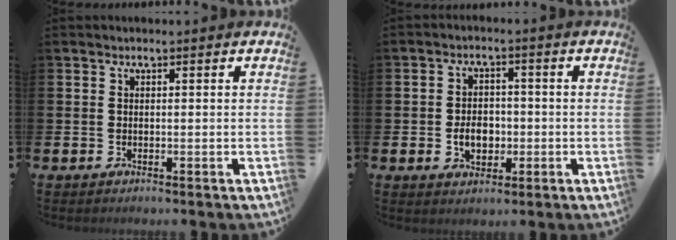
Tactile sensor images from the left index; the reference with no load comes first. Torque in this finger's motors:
{"motor_torque": [0.91, 0.15, 0.13, 0.06]}